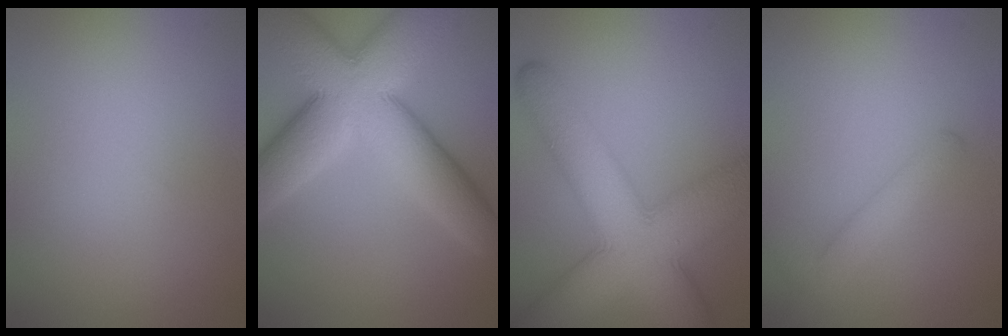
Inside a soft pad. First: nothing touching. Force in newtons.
{"total": 13.0, "press": 13.0, "slide": 0.8}
{"total": 11.8, "press": 11.8, "slide": 0.6}
{"total": 2.3, "press": 2.3, "slide": 0.1}